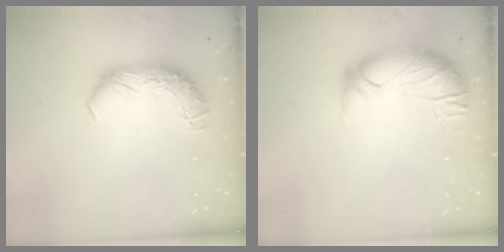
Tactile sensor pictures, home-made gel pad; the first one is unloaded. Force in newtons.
{"total": 3.0, "press": 1.5, "slide": 2.6}